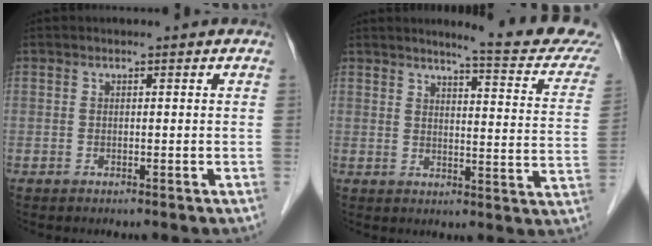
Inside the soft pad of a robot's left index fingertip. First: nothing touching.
{"total": 13.7, "force": [12.4, 0.2, 5.7], "torque": [-0.063, -0.050, 0.130]}